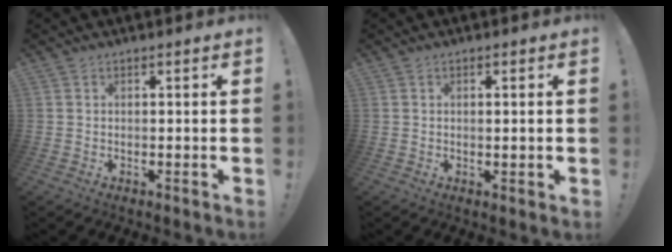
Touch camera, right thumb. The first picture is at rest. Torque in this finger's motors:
{"motor_torque": [0.04, -0.18, 0.10, 0.03, -0.02]}